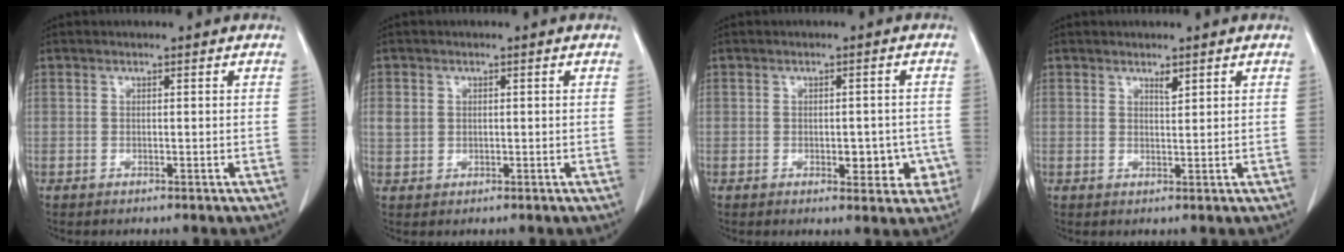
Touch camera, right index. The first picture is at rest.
{"total": 2.5, "force": [0.2, 2.2, 1.2], "torque": [-0.030, 0.010, 0.010]}
{"total": 5.0, "force": [-1.5, 2.6, 4.0], "torque": [-0.036, 0.006, -0.015]}
{"total": 1.2, "force": [0.9, 0.3, 0.8], "torque": [-0.015, -0.006, 0.017]}